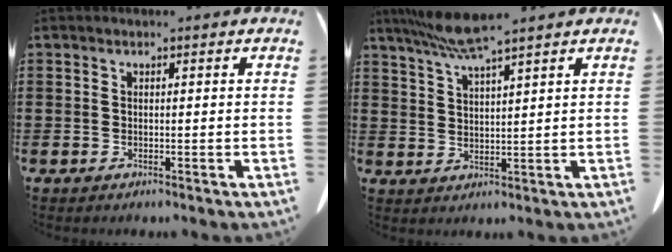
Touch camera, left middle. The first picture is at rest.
{"total": 6.2, "force": [4.8, -0.1, 3.9], "torque": [-0.088, -0.009, 0.086]}